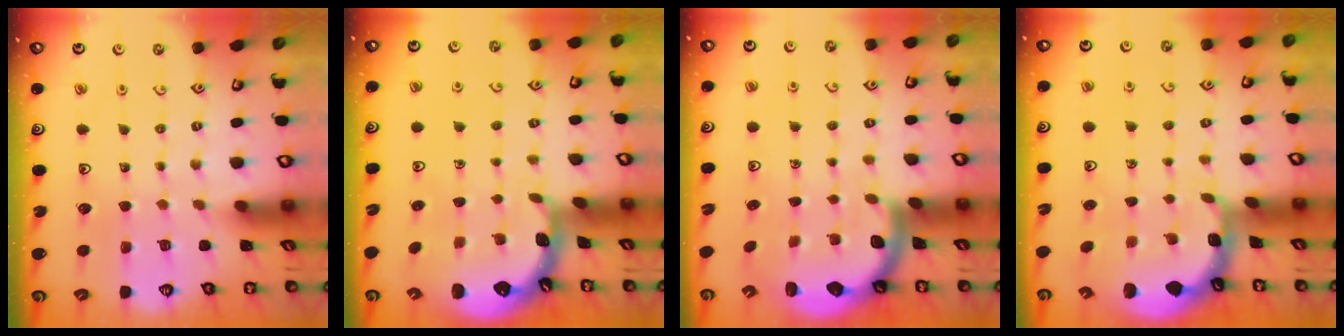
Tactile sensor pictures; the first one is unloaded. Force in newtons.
{"total": 1.0, "press": 1.0, "slide": 0.2}
{"total": 2.7, "press": 2.6, "slide": 0.5}
{"total": 1.8, "press": 1.6, "slide": 0.7}